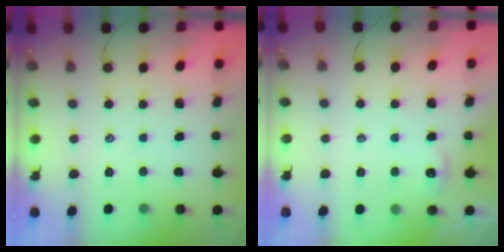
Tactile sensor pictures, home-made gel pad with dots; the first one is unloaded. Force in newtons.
{"total": 2.5, "press": 2.5, "slide": 0.3}